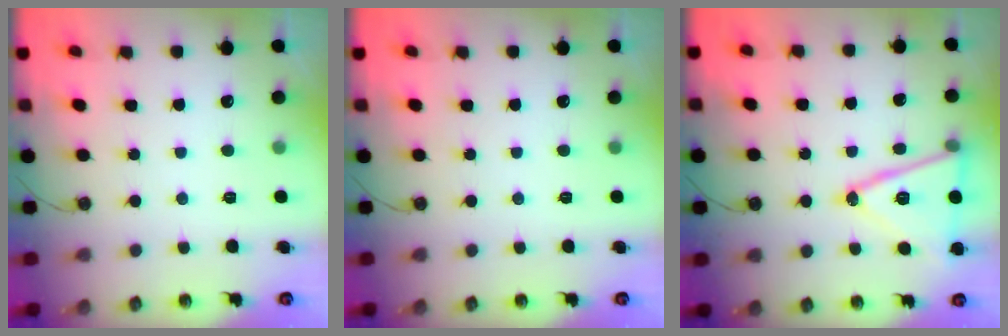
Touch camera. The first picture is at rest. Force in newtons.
{"total": 0.0}
{"total": 16.8, "press": 16.5, "slide": 3.4}